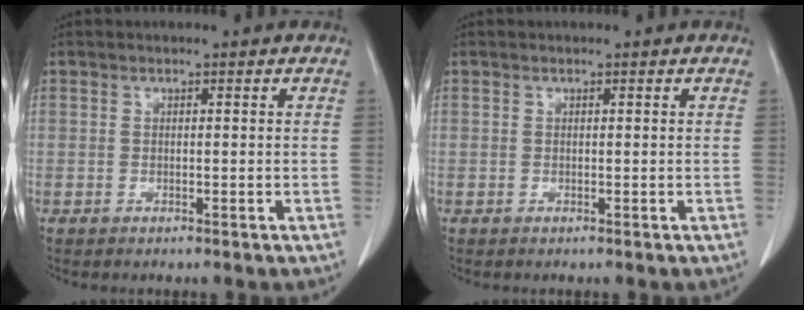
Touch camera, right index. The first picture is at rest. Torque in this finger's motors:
{"motor_torque": [0.13, -0.12, 0.00, 0.00]}